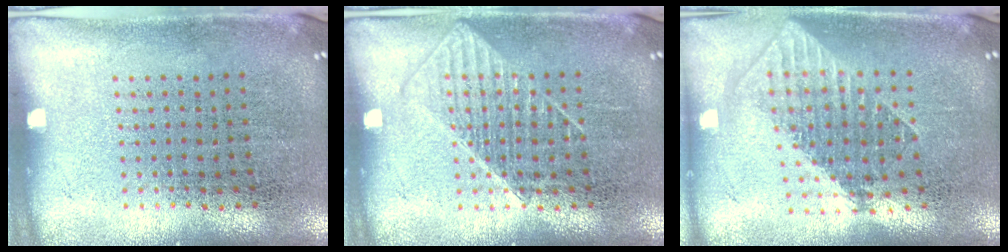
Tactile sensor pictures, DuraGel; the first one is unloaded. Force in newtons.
{"total": 1.7, "press": 1.7, "slide": 0.3}
{"total": 1.8, "press": 1.4, "slide": 1.1}